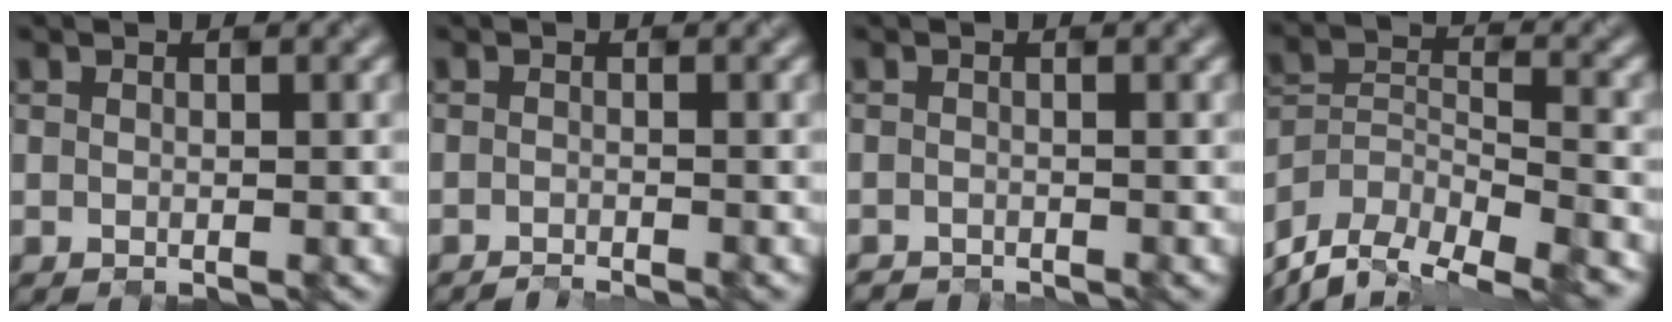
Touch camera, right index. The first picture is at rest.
{"total": 0.8, "force": [-0.7, 0.3, 0.4], "torque": [0.009, -0.010, -0.021]}
{"total": 0.8, "force": [-0.6, -0.1, -0.6], "torque": [0.011, -0.004, -0.016]}
{"total": 12.3, "force": [-10.8, 4.2, 4.0], "torque": [-0.066, 0.005, -0.162]}